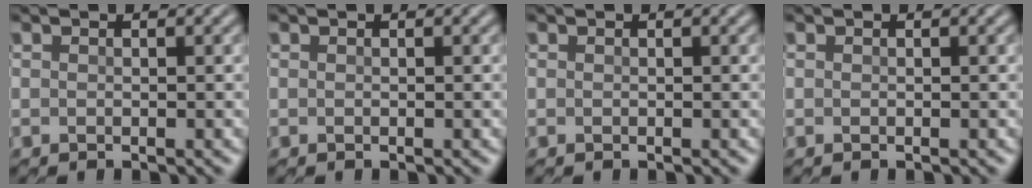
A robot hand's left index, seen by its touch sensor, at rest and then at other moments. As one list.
[{"total": 0.0}, {"total": 0.0}, {"total": 0.0}]